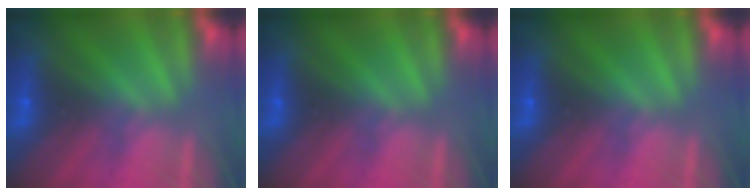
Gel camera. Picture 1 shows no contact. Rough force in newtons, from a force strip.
{"total": 0.0}
{"total": 0.0}